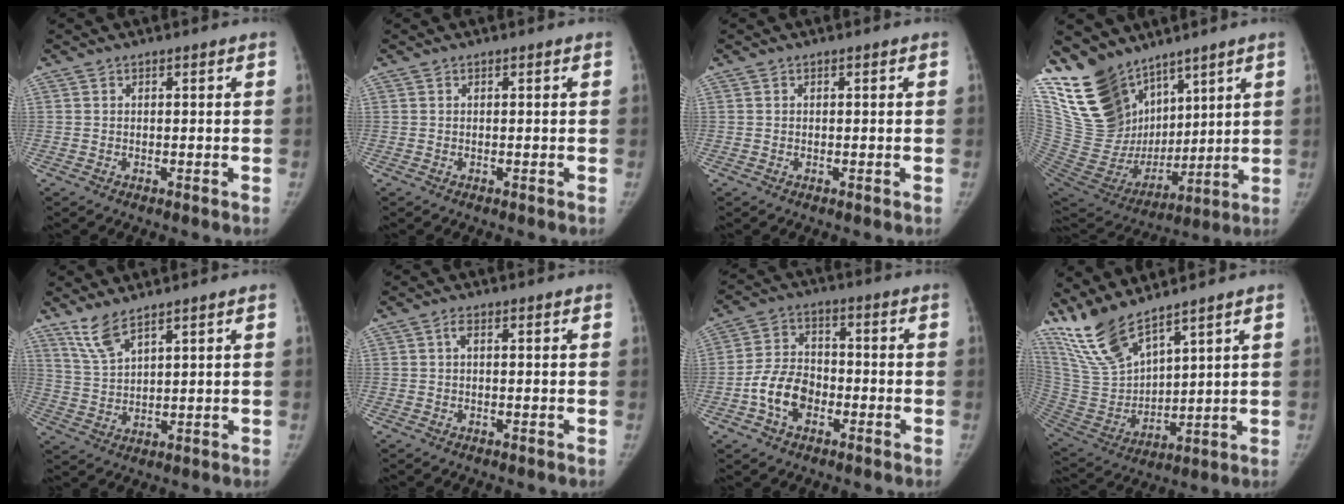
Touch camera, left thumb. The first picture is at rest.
{"total": 0.0}
{"total": 0.0}
{"total": 21.7, "force": [14.6, 12.2, 10.3], "torque": [-0.152, -0.061, 0.287]}
{"total": 5.7, "force": [4.5, 1.1, 3.2], "torque": [-0.067, -0.020, 0.098]}
{"total": 0.9, "force": [0.1, 0.3, 0.8], "torque": [-0.012, 0.003, -0.004]}
{"total": 9.0, "force": [-3.4, 6.3, 5.5], "torque": [-0.086, 0.030, -0.068]}
{"total": 13.1, "force": [11.1, 3.1, 6.3], "torque": [-0.116, -0.057, 0.242]}